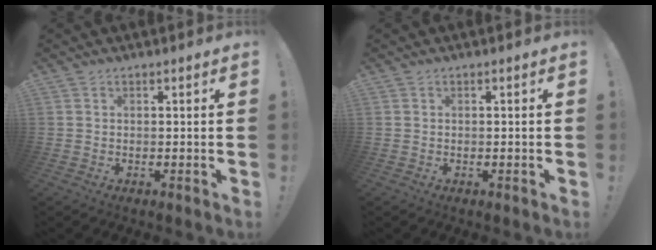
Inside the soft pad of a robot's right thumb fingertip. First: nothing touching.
{"total": 0.0}